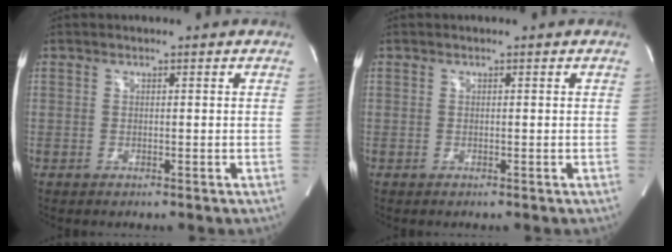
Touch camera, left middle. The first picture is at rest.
{"total": 0.0}